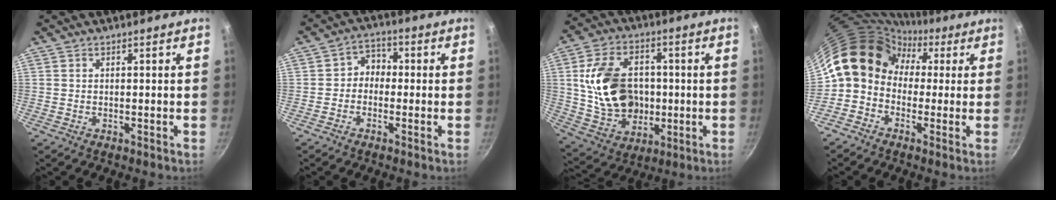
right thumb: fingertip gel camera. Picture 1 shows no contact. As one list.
[{"total": 4.0, "force": [-0.8, 3.4, 2.0], "torque": [-0.003, 0.021, -0.025]}, {"total": 17.6, "force": [0.9, 13.2, 11.7], "torque": [-0.186, 0.011, 0.029]}, {"total": 12.5, "force": [1.0, 10.5, 6.8], "torque": [-0.086, 0.039, -0.011]}]